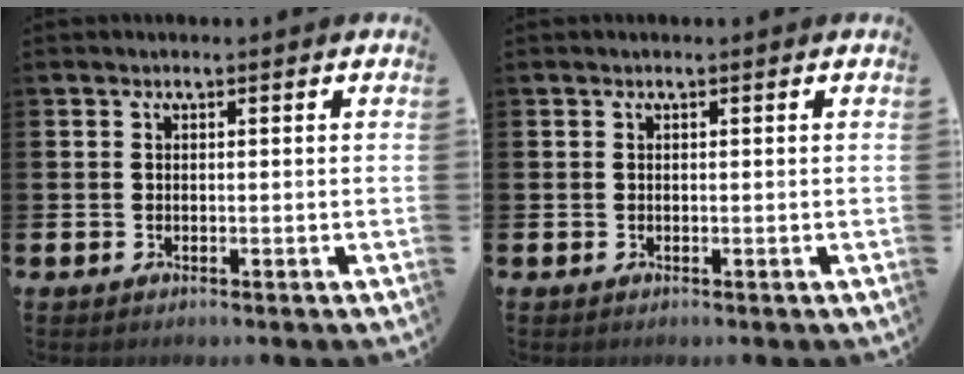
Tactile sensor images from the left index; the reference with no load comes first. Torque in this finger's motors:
{"motor_torque": [0.01, 0.08, -0.11, 0.02]}